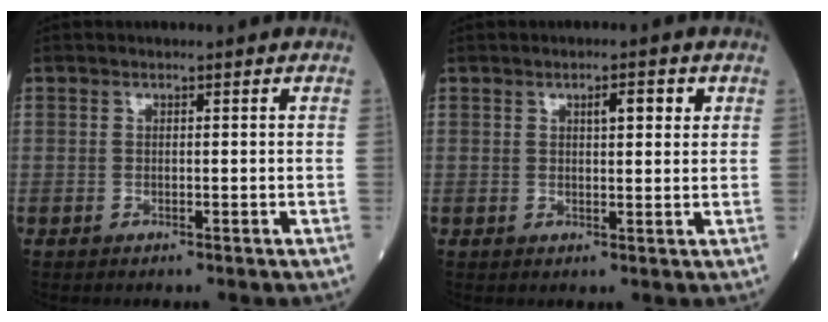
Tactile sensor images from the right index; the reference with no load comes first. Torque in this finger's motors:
{"motor_torque": [0.04, 0.02, 0.05, 0.02]}